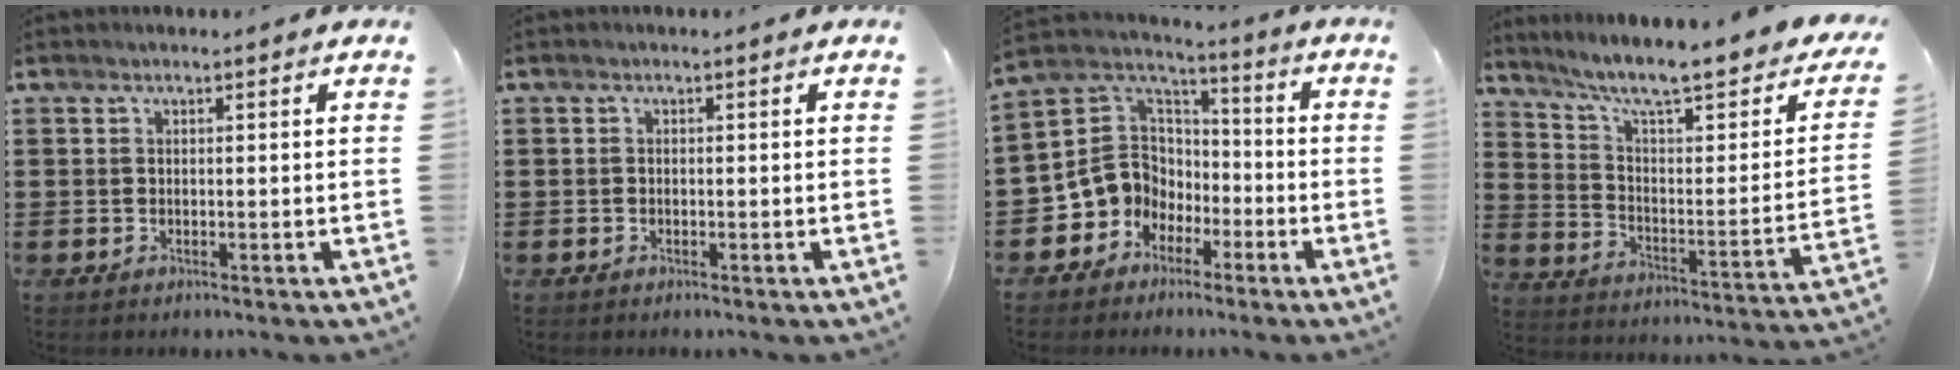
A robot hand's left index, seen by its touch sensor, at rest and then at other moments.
{"total": 0.5, "force": [-0.4, 0.3, 0.0], "torque": [-0.003, 0.000, -0.009]}
{"total": 8.9, "force": [-2.0, 8.4, 2.3], "torque": [-0.088, -0.003, -0.037]}
{"total": 8.7, "force": [6.6, 1.1, 5.6], "torque": [-0.118, -0.052, 0.104]}